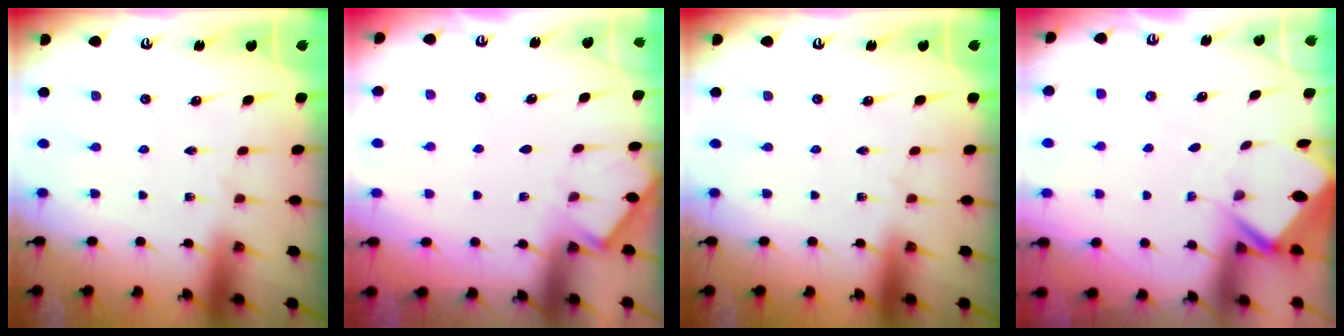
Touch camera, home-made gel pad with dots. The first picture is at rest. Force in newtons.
{"total": 3.8, "press": 3.7, "slide": 0.5}
{"total": 0.0}
{"total": 2.6, "press": 2.6, "slide": 0.1}